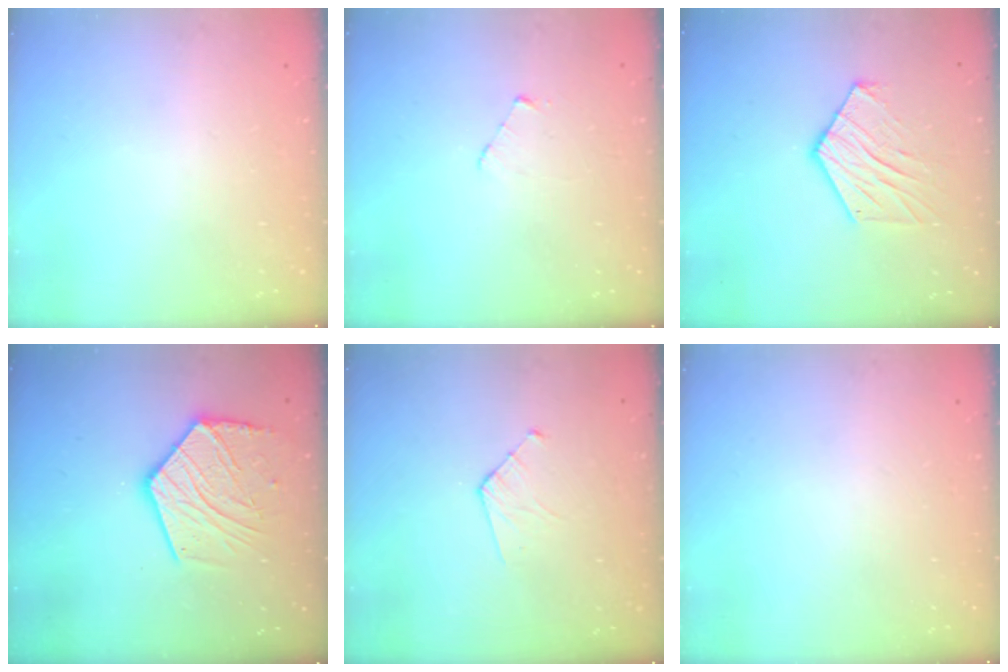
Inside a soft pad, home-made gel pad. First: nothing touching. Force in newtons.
{"total": 2.6, "press": 2.6, "slide": 0.3}
{"total": 11.4, "press": 11.4, "slide": 1.0}
{"total": 16.2, "press": 16.2, "slide": 1.0}
{"total": 5.5, "press": 5.5, "slide": 0.5}
{"total": 0.0}